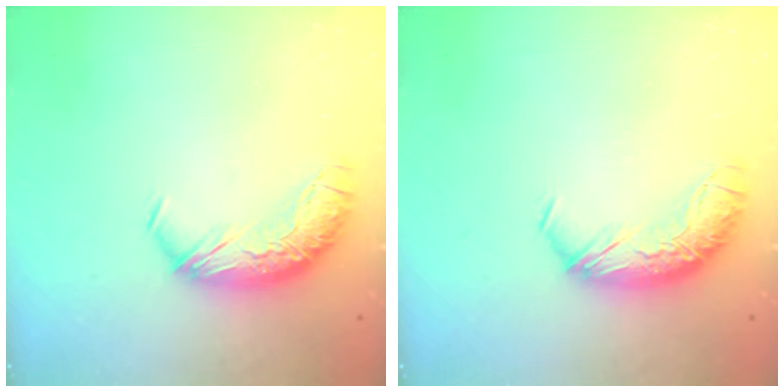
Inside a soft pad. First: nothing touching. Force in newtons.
{"total": 0.0}